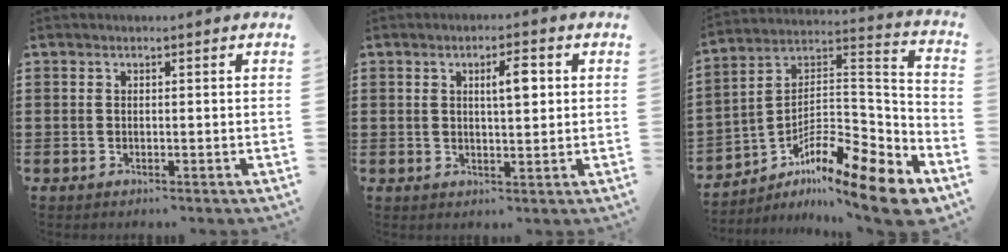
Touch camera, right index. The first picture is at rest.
{"total": 4.2, "force": [1.1, 1.2, 3.9], "torque": [-0.062, 0.001, 0.013]}
{"total": 12.6, "force": [-8.9, 3.2, 8.2], "torque": [-0.129, 0.009, -0.173]}